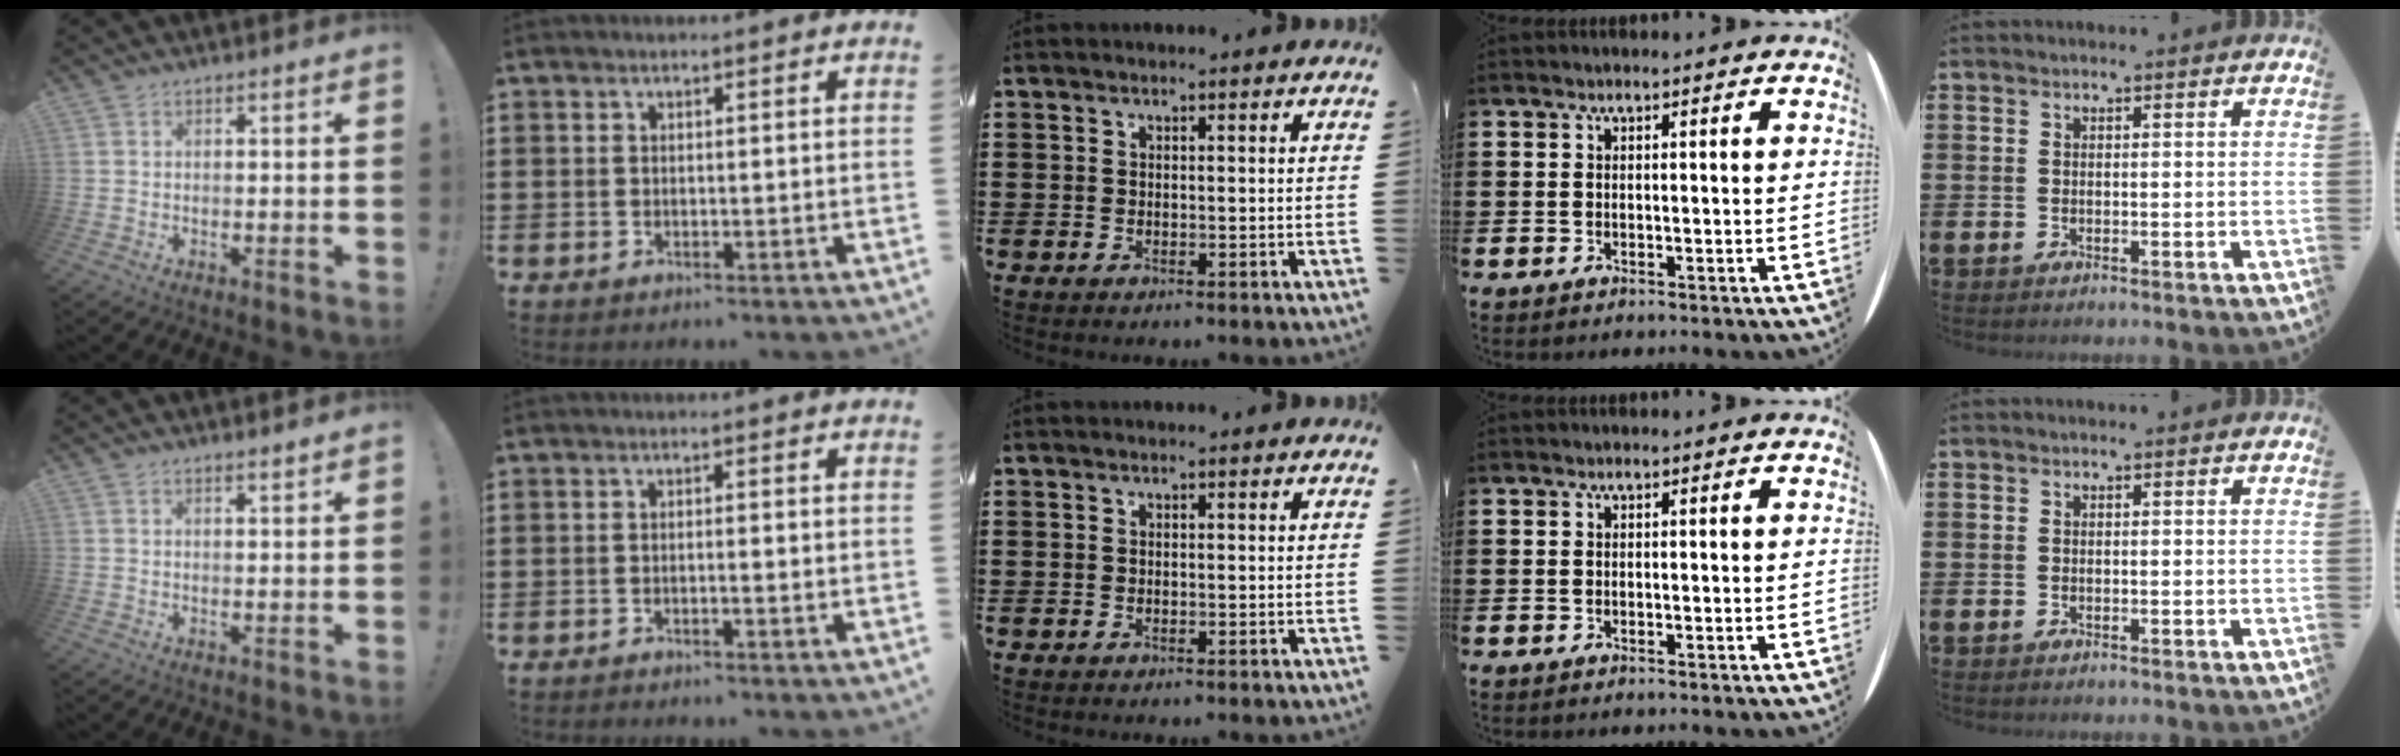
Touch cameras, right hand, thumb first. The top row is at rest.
{"thumb": {"total": 1.5, "force": [1.4, -0.1, 0.7], "torque": [-0.006, -0.010, 0.022]}, "index": {"total": 0.8, "force": [-0.6, -0.1, 0.5], "torque": [-0.008, -0.001, -0.012]}}